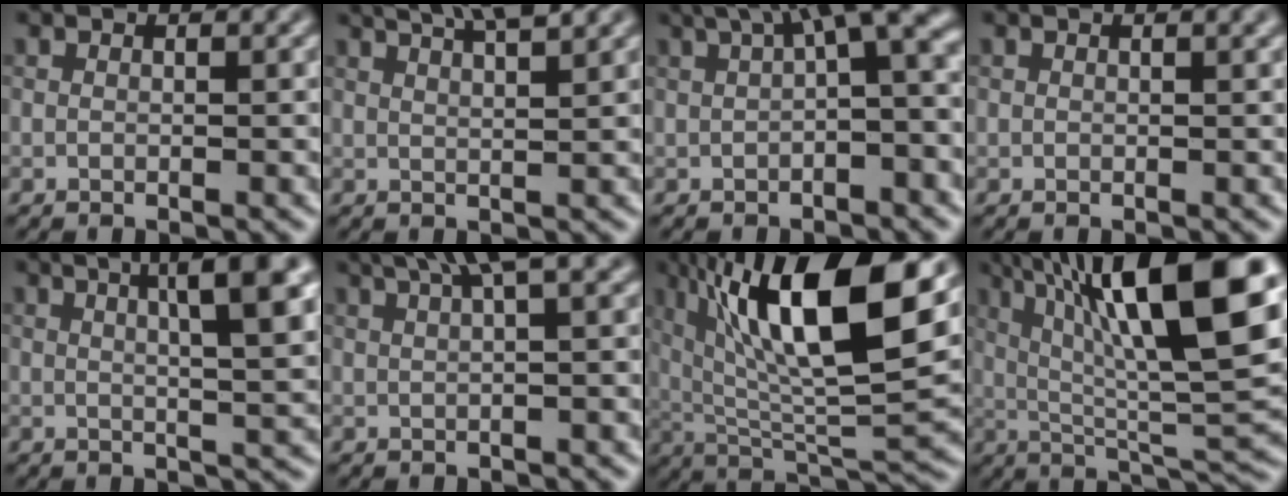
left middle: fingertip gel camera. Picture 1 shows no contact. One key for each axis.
{"total": 5.7, "fx": 4.4, "fy": 1.3, "fz": 3.4, "tx": -0.030, "ty": 0.035, "tz": 0.042}
{"total": 8.2, "fx": 2.7, "fy": 2.1, "fz": 7.4, "tx": -0.104, "ty": 0.028, "tz": 0.053}
{"total": 1.5, "fx": 1.0, "fy": 0.6, "fz": 0.9, "tx": -0.003, "ty": 0.008, "tz": 0.005}
{"total": 7.3, "fx": 2.7, "fy": 1.3, "fz": 6.6, "tx": -0.073, "ty": 0.016, "tz": 0.052}
{"total": 4.1, "fx": 2.4, "fy": 0.4, "fz": 3.3, "tx": -0.055, "ty": 0.020, "tz": 0.042}
{"total": 13.2, "fx": 5.2, "fy": 3.8, "fz": 11.5, "tx": -0.193, "ty": 0.014, "tz": 0.100}
{"total": 14.5, "fx": 5.3, "fy": 3.5, "fz": 13.0, "tx": -0.210, "ty": 0.016, "tz": 0.097}